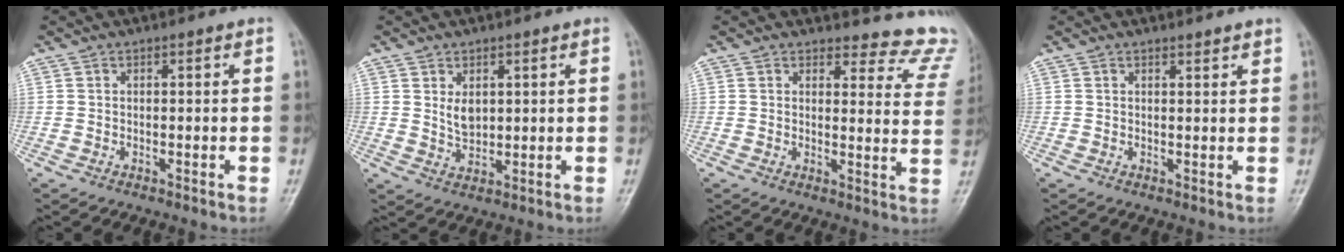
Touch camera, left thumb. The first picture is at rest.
{"total": 3.6, "force": [1.3, 2.3, 2.5], "torque": [-0.033, -0.017, 0.034]}
{"total": 12.1, "force": [11.6, 3.5, 0.2], "torque": [0.053, -0.116, 0.095]}
{"total": 1.2, "force": [1.1, 0.1, 0.3], "torque": [0.003, -0.009, 0.019]}